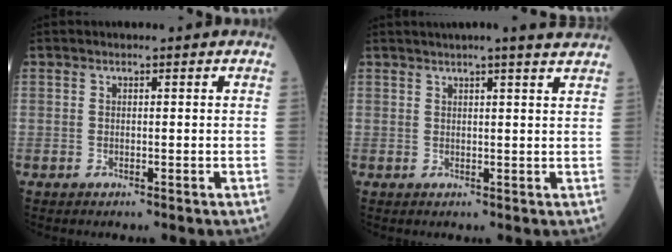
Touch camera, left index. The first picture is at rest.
{"total": 6.5, "force": [5.7, -0.8, 3.1], "torque": [-0.042, 0.013, 0.059]}